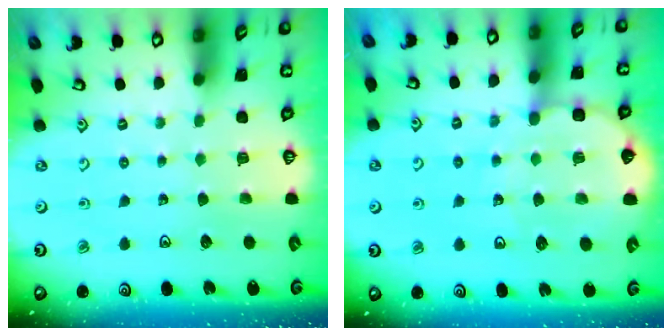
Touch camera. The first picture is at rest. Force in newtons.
{"total": 8.1, "press": 7.9, "slide": 2.0}